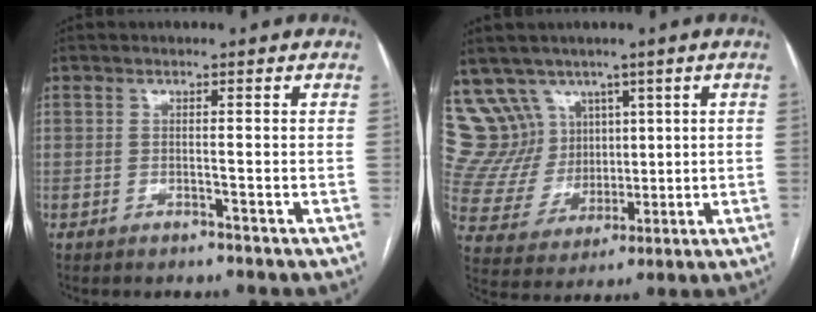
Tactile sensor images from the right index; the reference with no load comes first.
{"total": 12.3, "force": [8.0, 9.1, 1.9], "torque": [-0.057, 0.054, 0.174]}